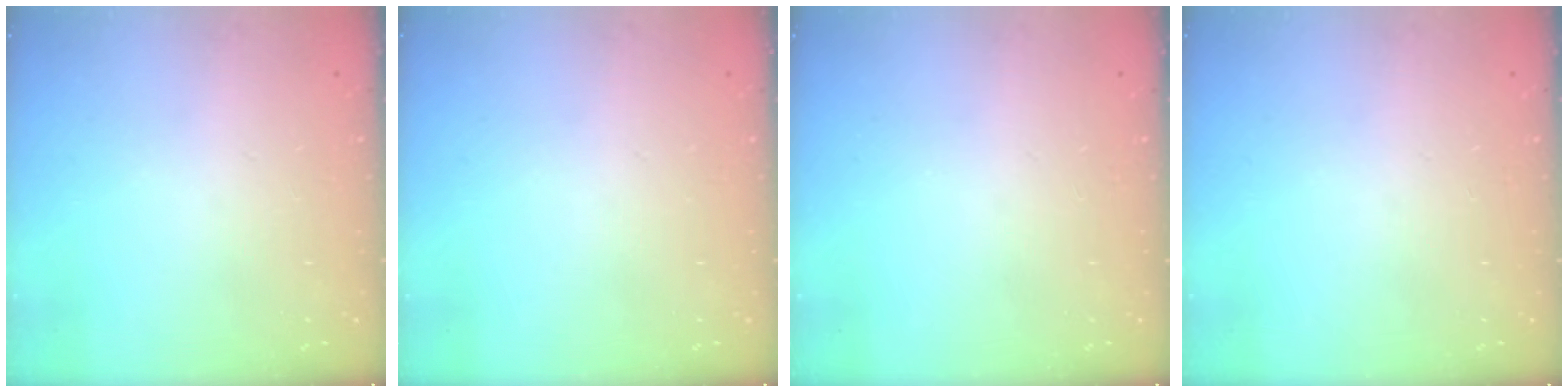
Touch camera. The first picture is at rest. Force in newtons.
{"total": 0.0}
{"total": 0.0}
{"total": 0.0}